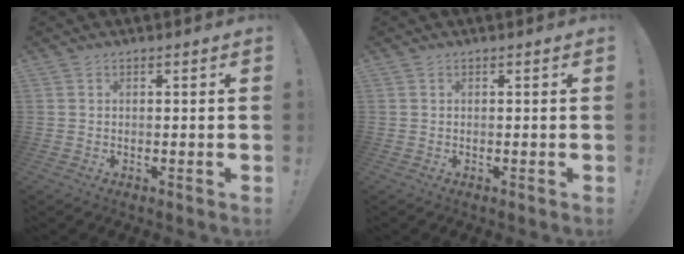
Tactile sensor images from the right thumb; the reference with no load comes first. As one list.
[{"total": 0.0}]